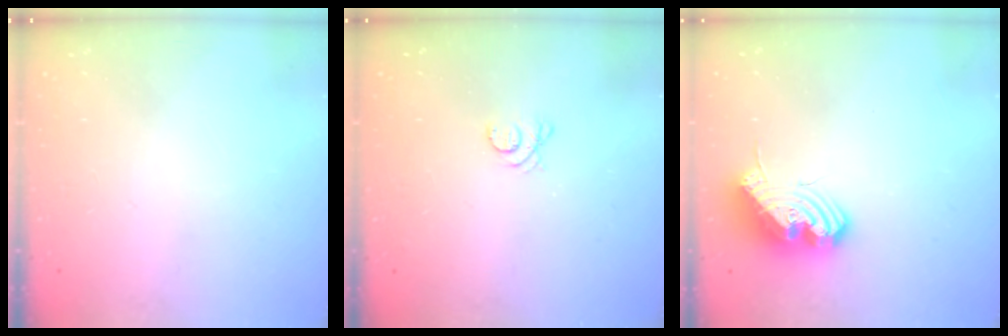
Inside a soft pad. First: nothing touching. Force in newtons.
{"total": 4.0, "press": 3.9, "slide": 1.0}
{"total": 15.2, "press": 15.2, "slide": 0.3}